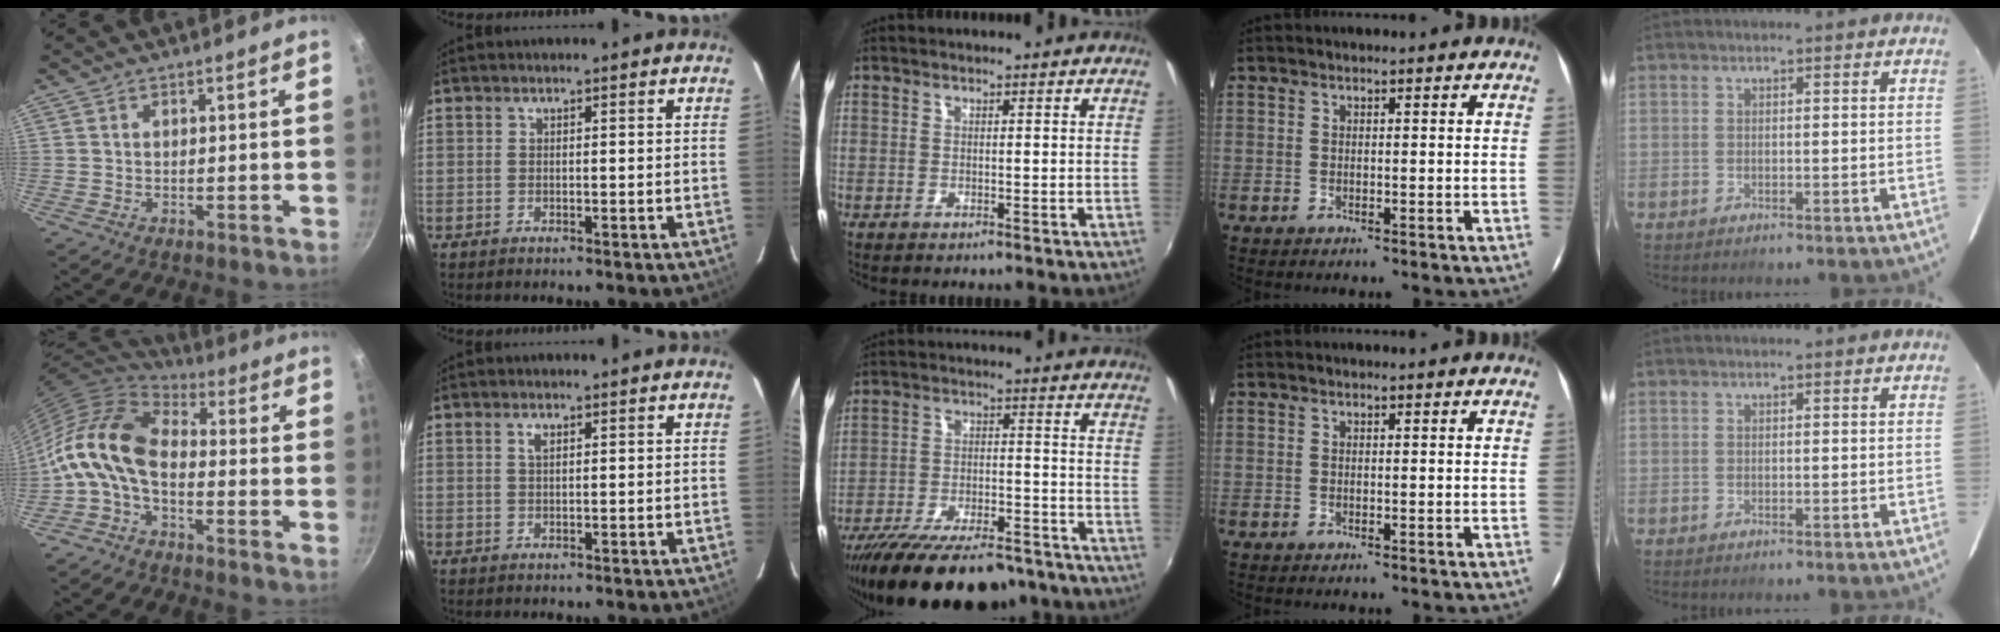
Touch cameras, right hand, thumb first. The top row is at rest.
{"thumb": {"total": 13.2, "force": [-2.5, 7.7, 10.5], "torque": [-0.195, 0.035, -0.069]}, "index": {"total": 1.2, "force": [0.5, 0.5, 0.9], "torque": [-0.018, 0.002, 0.010]}, "middle": {"total": 22.4, "force": [-18.2, 7.1, 10.9], "torque": [-0.207, -0.027, -0.263]}}